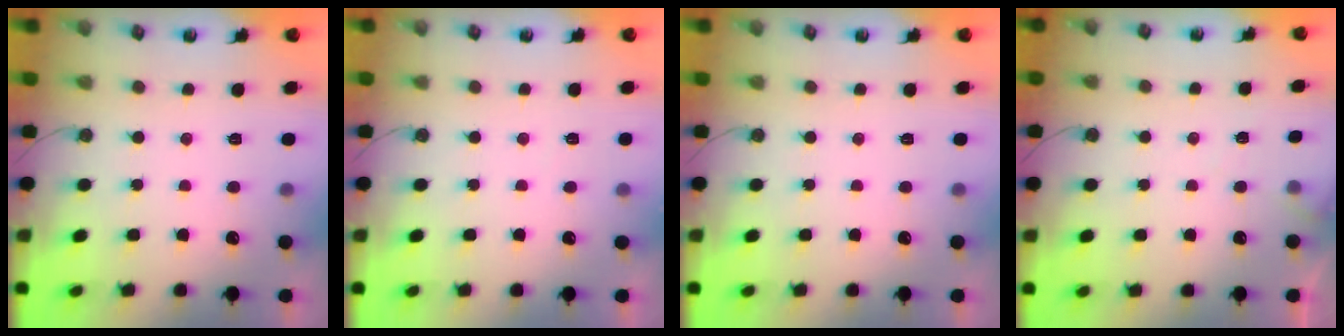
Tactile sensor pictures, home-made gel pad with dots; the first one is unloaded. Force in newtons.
{"total": 3.2, "press": 3.1, "slide": 0.5}
{"total": 0.0}
{"total": 5.2, "press": 5.2, "slide": 0.6}